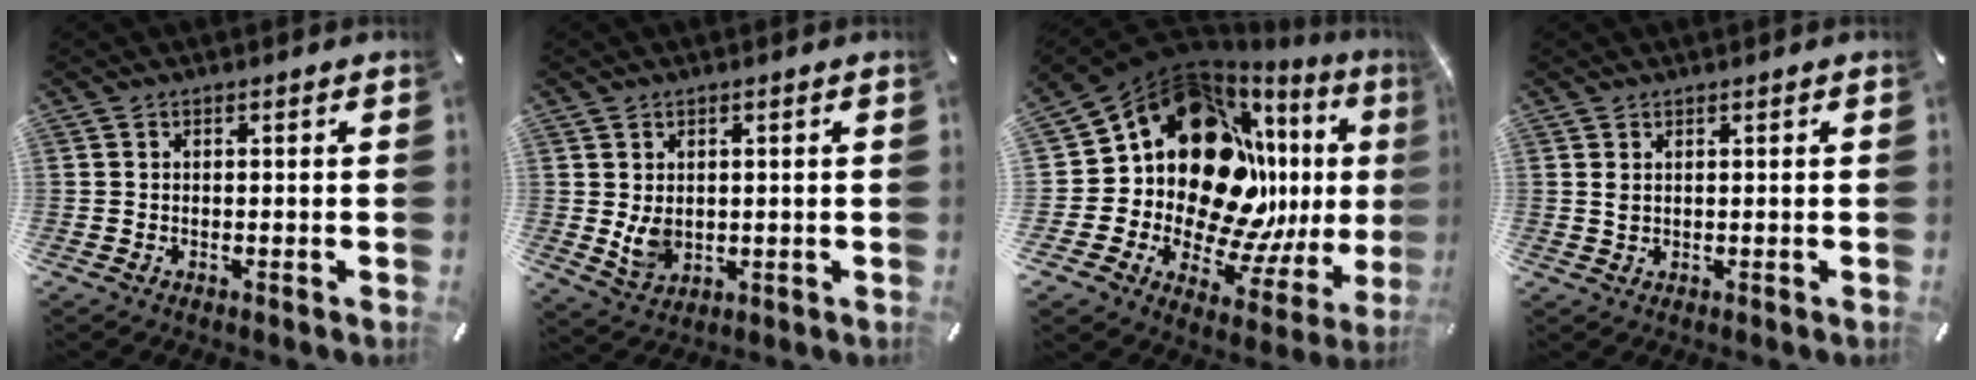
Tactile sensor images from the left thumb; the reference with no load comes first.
{"total": 5.0, "force": [0.7, 4.0, 3.0], "torque": [-0.059, -0.009, 0.010]}
{"total": 24.0, "force": [5.4, 17.8, 15.2], "torque": [-0.254, -0.091, 0.123]}
{"total": 1.3, "force": [0.5, 0.8, 0.9], "torque": [-0.020, 0.002, 0.008]}